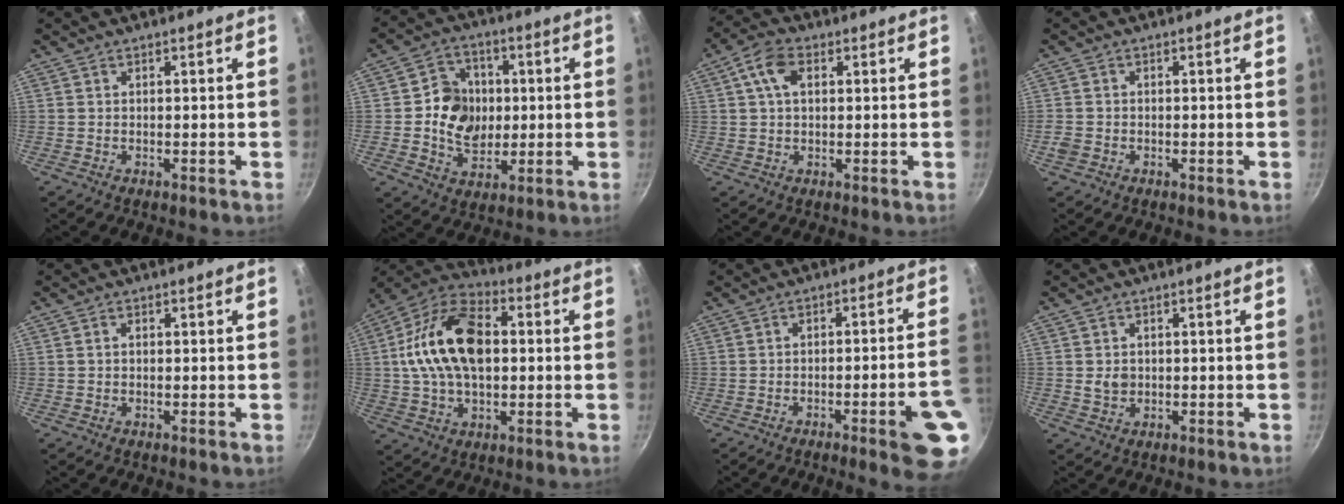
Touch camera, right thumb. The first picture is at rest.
{"total": 11.4, "force": [0.5, 9.4, 6.4], "torque": [-0.073, -0.003, 0.003]}
{"total": 6.2, "force": [1.9, 3.9, 4.4], "torque": [-0.080, 0.011, 0.029]}
{"total": 2.2, "force": [-0.8, 1.8, 0.9], "torque": [-0.020, 0.001, -0.016]}
{"total": 0.8, "force": [0.0, 0.6, 0.5], "torque": [-0.008, 0.005, 0.000]}
{"total": 19.2, "force": [1.7, 11.8, 15.0], "torque": [-0.254, 0.028, 0.014]}
{"total": 11.2, "force": [-4.9, 1.4, 10.0], "torque": [-0.115, 0.037, -0.058]}
{"total": 2.6, "force": [0.2, 2.3, 1.2], "torque": [-0.011, -0.002, 0.005]}